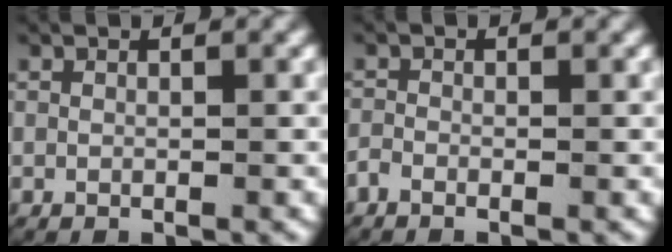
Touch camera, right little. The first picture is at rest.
{"total": 0.9, "force": [-0.7, 0.5, 0.4], "torque": [-0.012, -0.002, -0.016]}